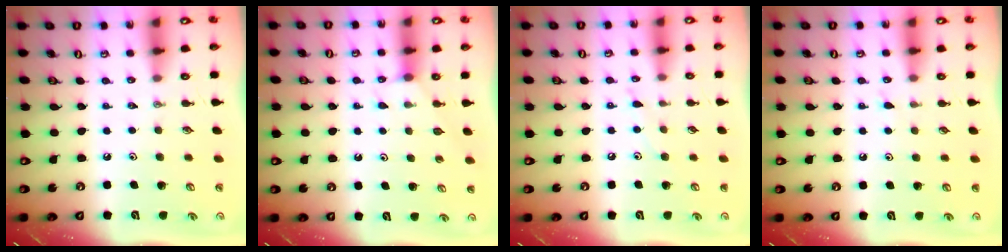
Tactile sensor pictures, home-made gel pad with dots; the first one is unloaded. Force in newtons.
{"total": 2.7, "press": 2.7, "slide": 0.3}
{"total": 5.8, "press": 5.8, "slide": 0.7}
{"total": 5.3, "press": 5.2, "slide": 0.6}